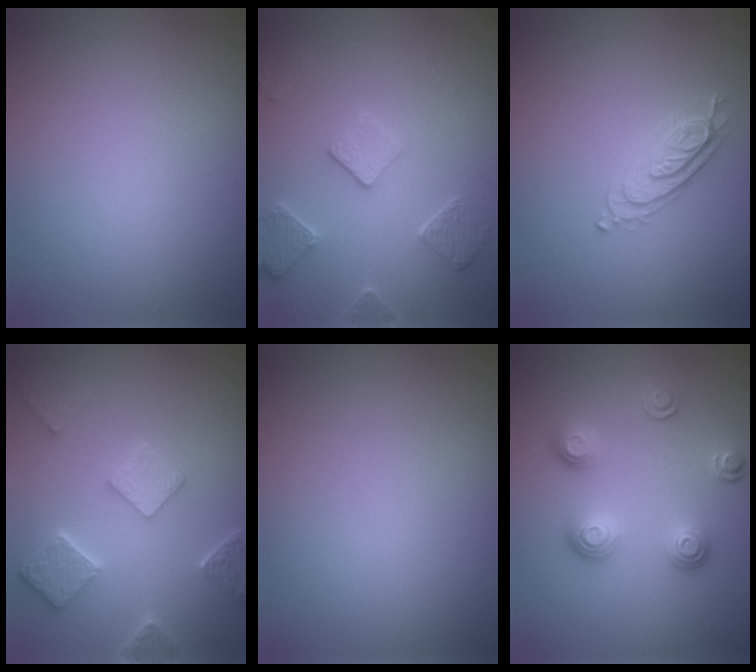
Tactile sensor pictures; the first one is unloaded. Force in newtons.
{"total": 2.9, "press": 2.9, "slide": 0.1}
{"total": 2.2, "press": 2.2, "slide": 0.4}
{"total": 4.9, "press": 3.8, "slide": 3.0}
{"total": 0.0}
{"total": 3.3, "press": 2.7, "slide": 1.9}